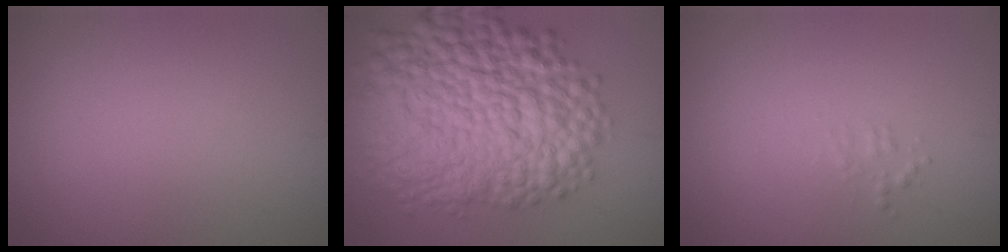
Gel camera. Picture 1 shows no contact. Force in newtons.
{"total": 14.0, "press": 14.0, "slide": 0.4}
{"total": 0.7, "press": 0.7, "slide": 0.0}